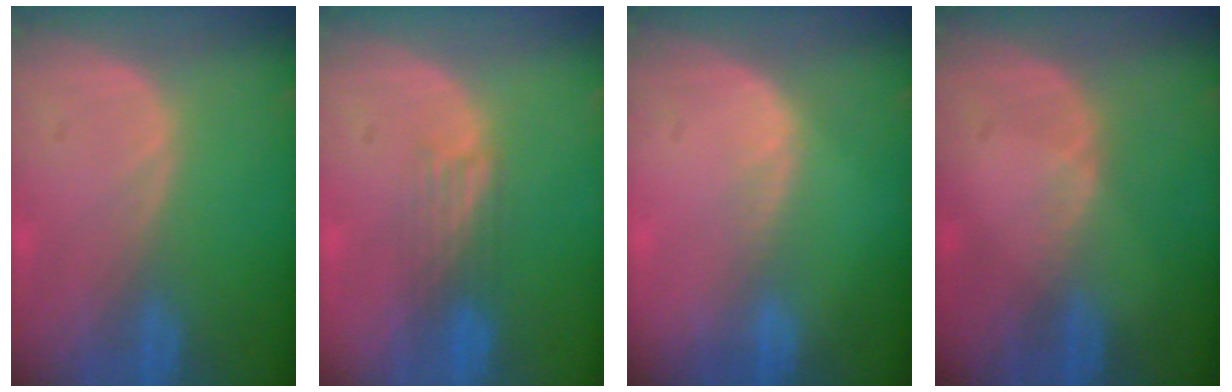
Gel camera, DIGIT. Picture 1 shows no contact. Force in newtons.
{"total": 3.9, "press": 3.2, "slide": 2.2}
{"total": 1.5, "press": 1.0, "slide": 1.1}
{"total": 1.1, "press": 0.8, "slide": 0.8}